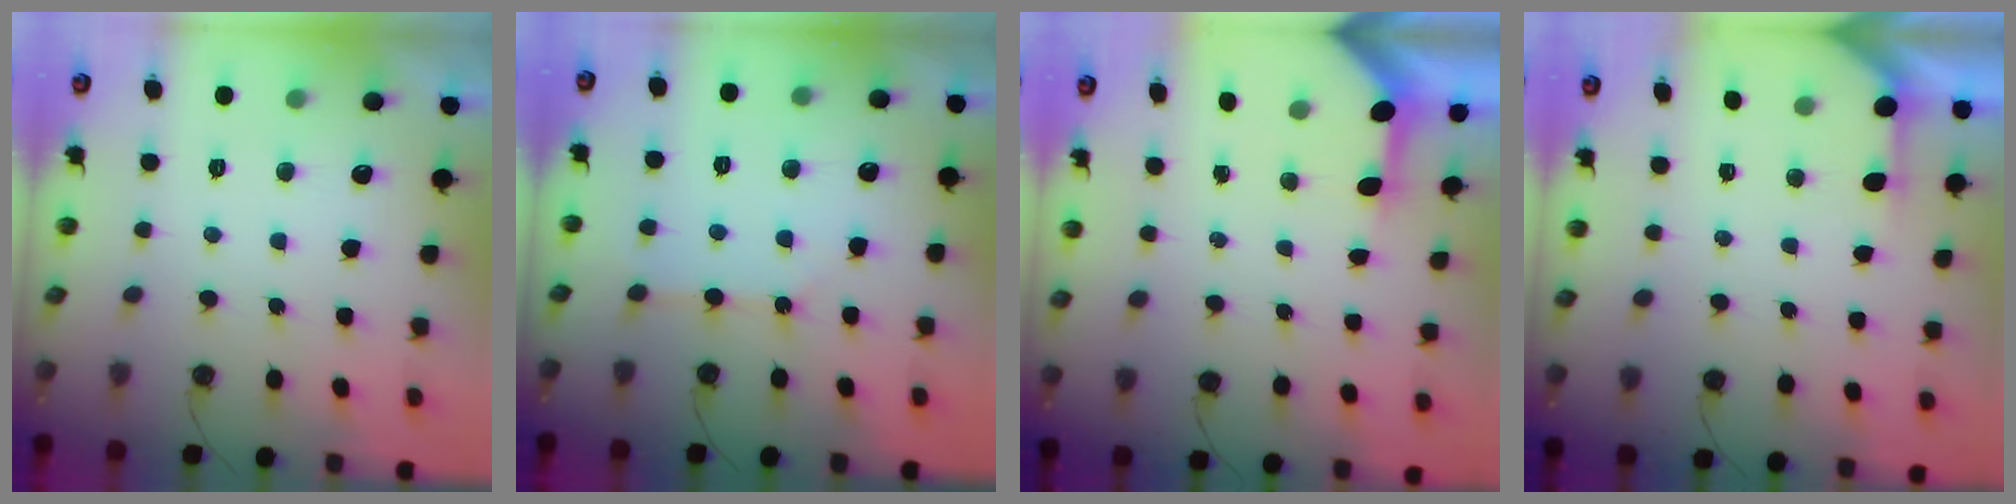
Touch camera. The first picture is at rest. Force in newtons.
{"total": 2.8, "press": 2.7, "slide": 0.4}
{"total": 3.2, "press": 3.2, "slide": 0.2}
{"total": 1.7, "press": 1.7, "slide": 0.2}